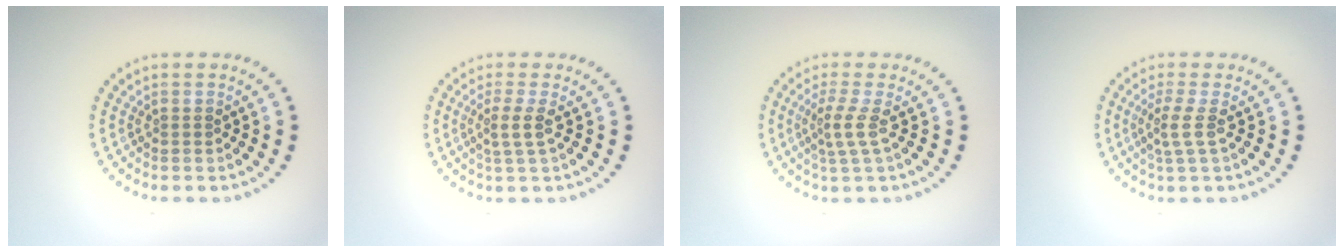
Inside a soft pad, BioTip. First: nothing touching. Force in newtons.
{"total": 1.9, "press": 1.4, "slide": 1.2}
{"total": 2.2, "press": 1.5, "slide": 1.6}
{"total": 2.0, "press": 1.5, "slide": 1.3}